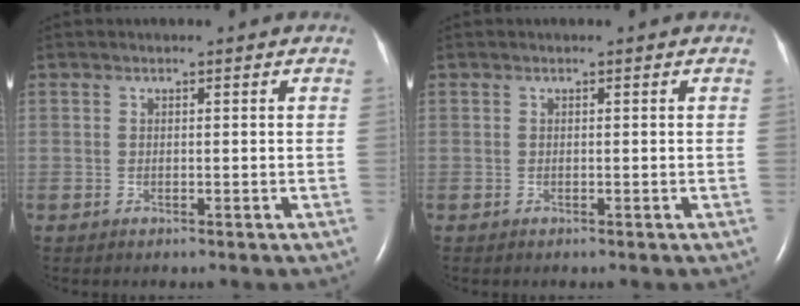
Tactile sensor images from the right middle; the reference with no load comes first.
{"total": 0.0}